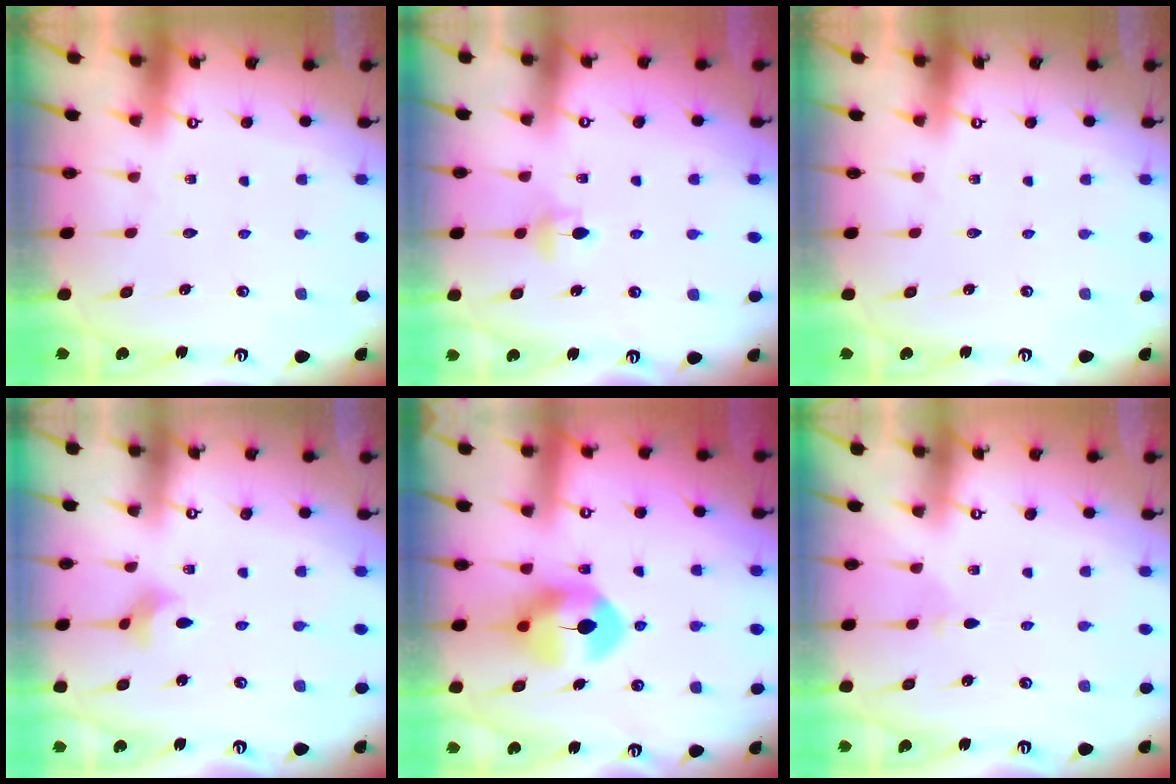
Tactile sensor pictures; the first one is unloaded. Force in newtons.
{"total": 4.4, "press": 4.4, "slide": 0.7}
{"total": 0.0}
{"total": 2.8, "press": 2.7, "slide": 0.6}
{"total": 9.1, "press": 8.9, "slide": 1.8}
{"total": 2.8, "press": 2.7, "slide": 0.6}